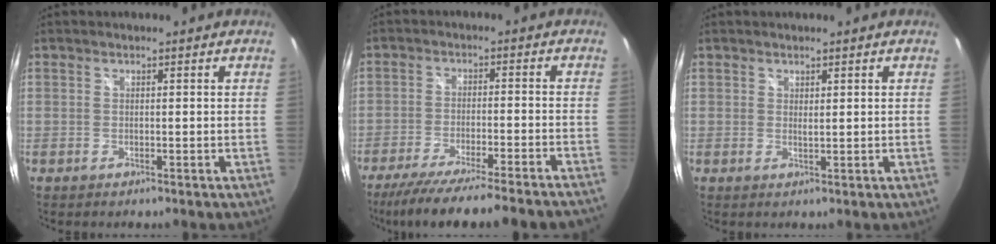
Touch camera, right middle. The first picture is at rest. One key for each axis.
{"total": 17.6, "fx": -15.4, "fy": -0.6, "fz": 8.5, "tx": -0.154, "ty": -0.043, "tz": -0.229}
{"total": 0.8, "fx": 0.8, "fy": 0.0, "fz": 0.3, "tx": -0.004, "ty": -0.001, "tz": 0.012}